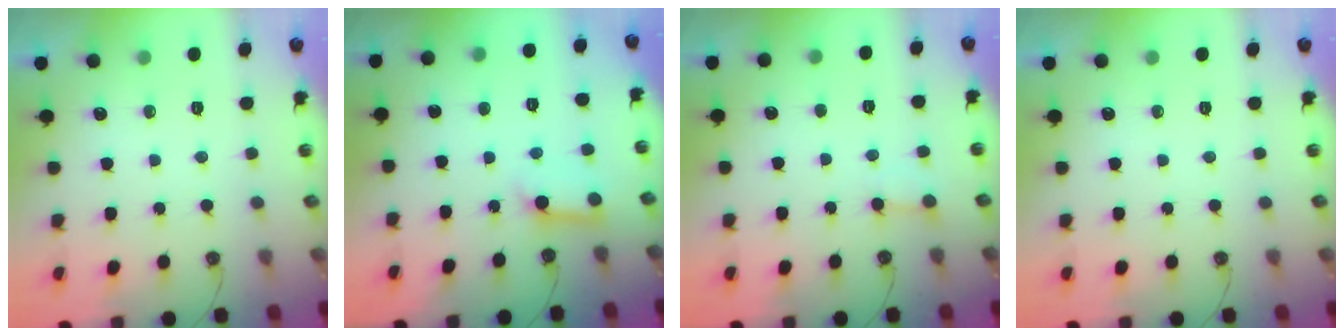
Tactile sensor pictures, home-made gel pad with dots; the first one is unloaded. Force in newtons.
{"total": 7.9, "press": 7.9, "slide": 0.9}
{"total": 2.8, "press": 2.8, "slide": 0.4}
{"total": 0.0}